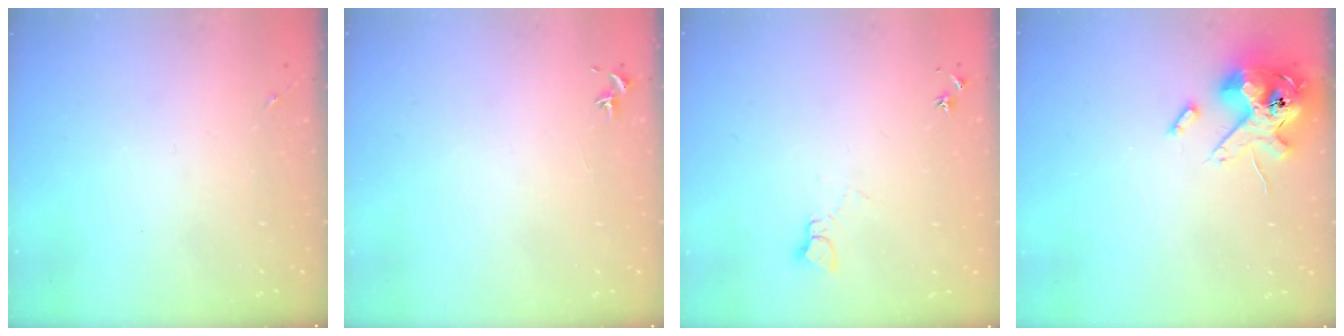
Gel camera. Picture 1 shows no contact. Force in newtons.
{"total": 0.7, "press": 0.7, "slide": 0.3}
{"total": 4.9, "press": 4.9, "slide": 0.5}
{"total": 14.8, "press": 14.5, "slide": 2.9}